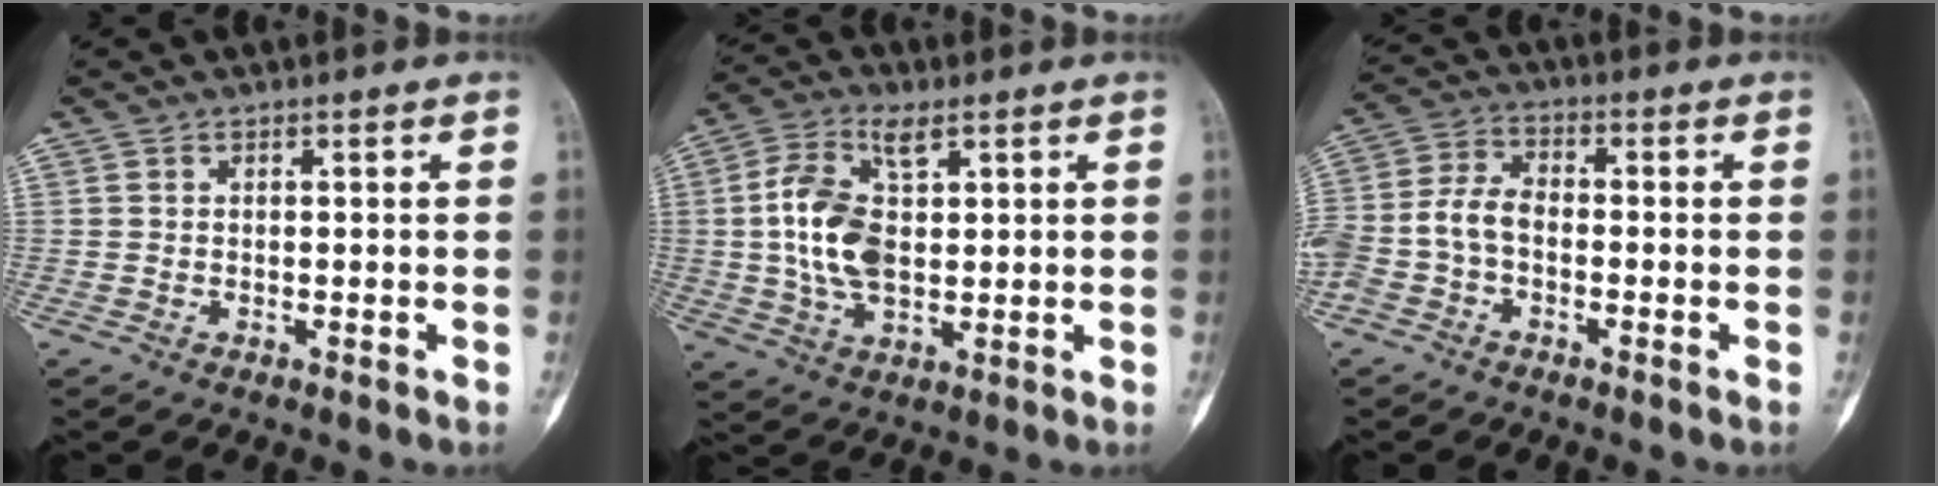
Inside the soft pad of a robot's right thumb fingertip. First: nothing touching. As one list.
[{"total": 12.1, "force": [2.5, 6.5, 9.9], "torque": [-0.202, 0.008, 0.048]}, {"total": 8.4, "force": [-2.2, 5.6, 5.8], "torque": [-0.125, 0.028, -0.050]}]